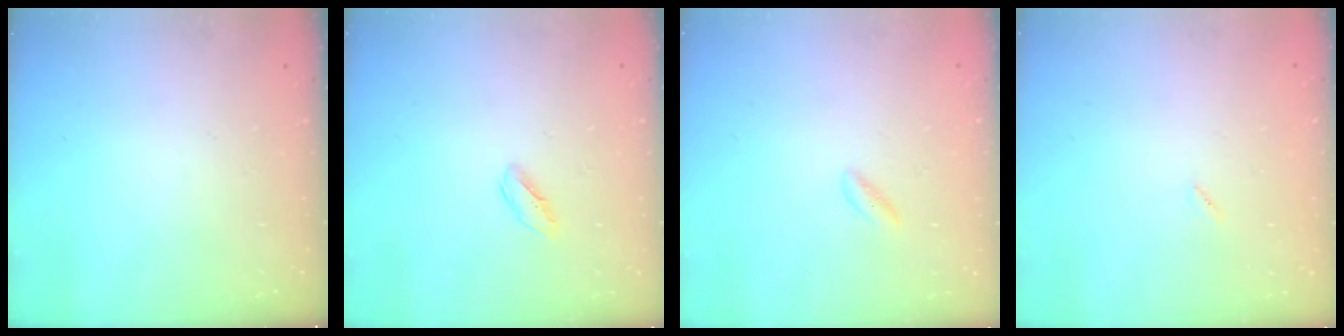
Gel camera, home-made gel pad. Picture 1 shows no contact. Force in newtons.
{"total": 2.2, "press": 2.1, "slide": 0.6}
{"total": 0.7, "press": 0.5, "slide": 0.6}
{"total": 2.0, "press": 2.0, "slide": 0.1}